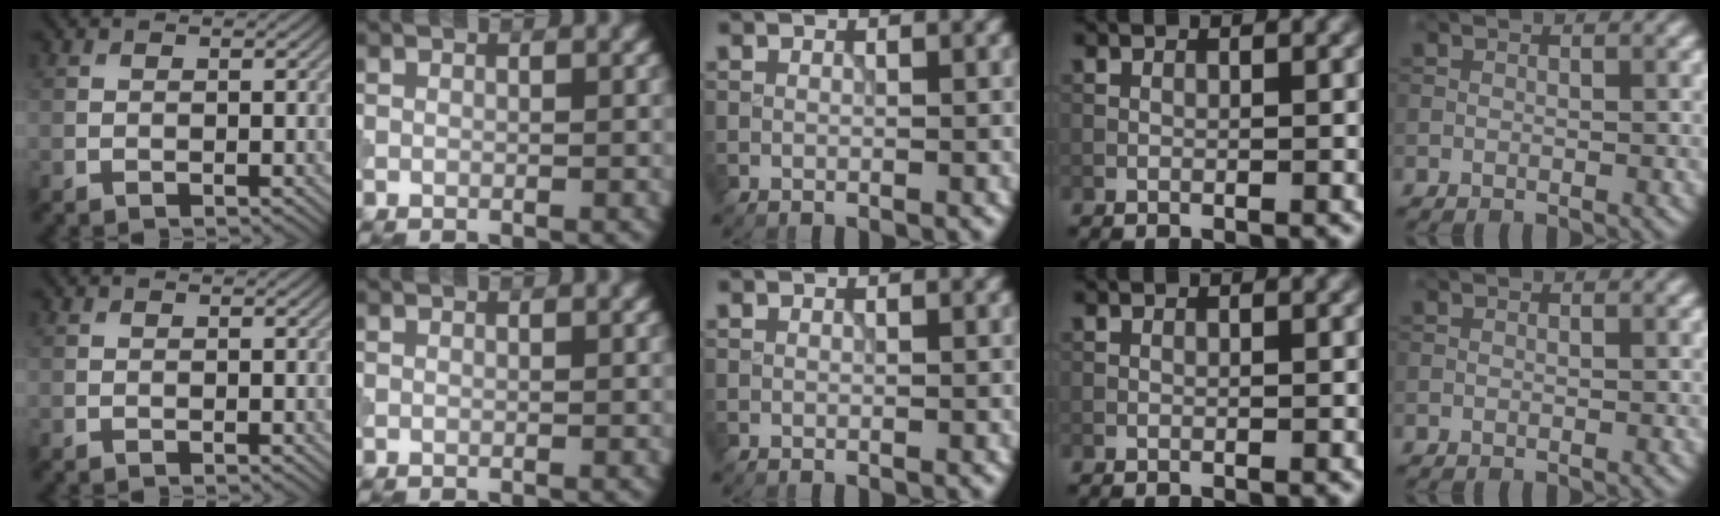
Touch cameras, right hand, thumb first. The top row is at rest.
{}